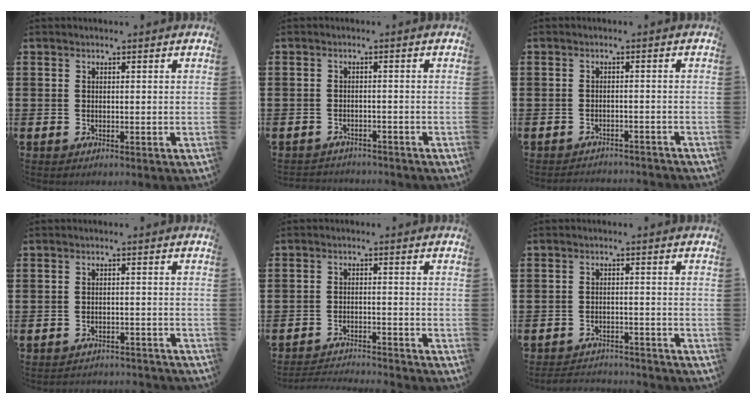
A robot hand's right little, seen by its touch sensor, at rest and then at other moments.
{"total": 1.6, "force": [-1.5, 0.2, -0.2], "torque": [0.000, 0.002, -0.035]}
{"total": 1.7, "force": [-1.7, -0.1, -0.2], "torque": [-0.002, 0.003, -0.037]}
{"total": 1.8, "force": [-1.7, -0.1, -0.1], "torque": [-0.003, 0.003, -0.038]}
{"total": 2.6, "force": [-2.5, -0.2, 0.0], "torque": [-0.003, 0.001, -0.055]}
{"total": 2.4, "force": [-2.4, 0.0, -0.2], "torque": [-0.003, 0.002, -0.052]}